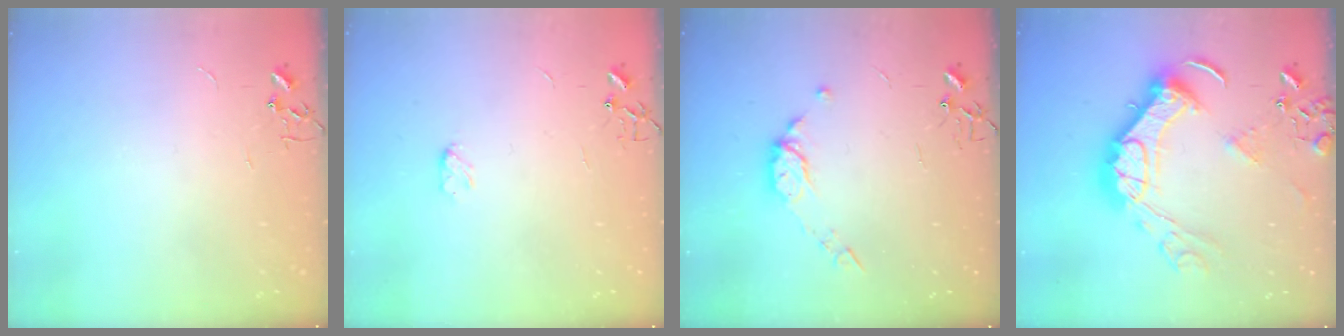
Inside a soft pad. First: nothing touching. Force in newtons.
{"total": 3.5, "press": 3.5, "slide": 0.5}
{"total": 8.7, "press": 8.6, "slide": 1.4}
{"total": 20.6, "press": 20.4, "slide": 2.4}